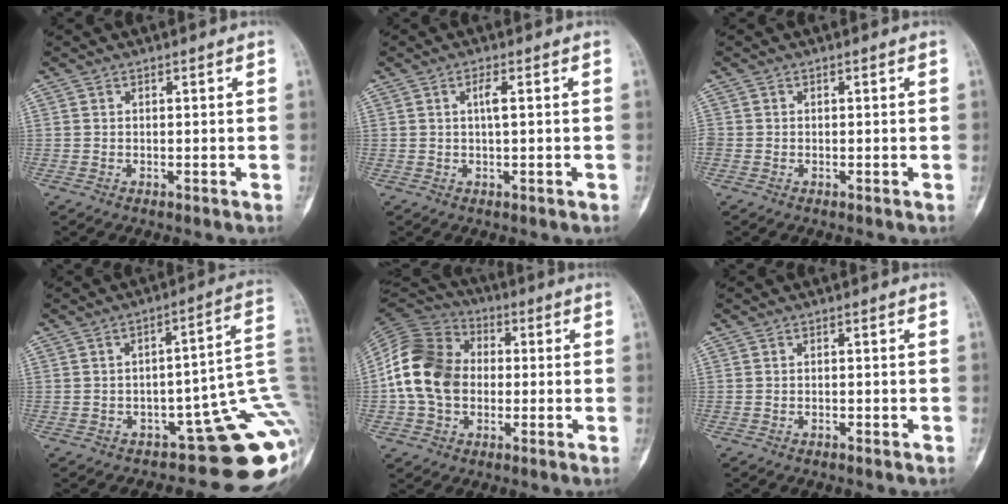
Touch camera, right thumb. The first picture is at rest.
{"total": 2.5, "force": [0.3, 0.5, 2.5], "torque": [-0.047, 0.005, 0.007]}
{"total": 0.8, "force": [-0.2, 0.7, 0.4], "torque": [-0.011, 0.000, -0.009]}
{"total": 15.1, "force": [-4.3, 6.6, 12.9], "torque": [-0.093, 0.068, -0.046]}
{"total": 15.7, "force": [-0.6, 12.2, 9.9], "torque": [-0.172, 0.029, -0.019]}
{"total": 0.7, "force": [-0.5, 0.2, 0.4], "torque": [-0.013, 0.002, -0.005]}